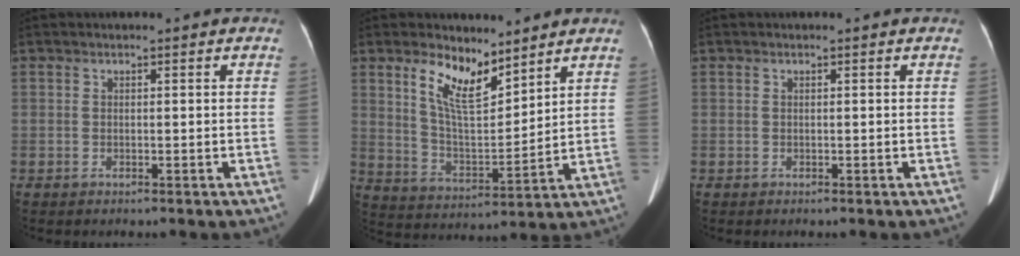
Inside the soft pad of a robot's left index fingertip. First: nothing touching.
{"total": 9.2, "force": [6.2, 3.2, 6.1], "torque": [-0.119, -0.009, 0.124]}
{"total": 0.0}